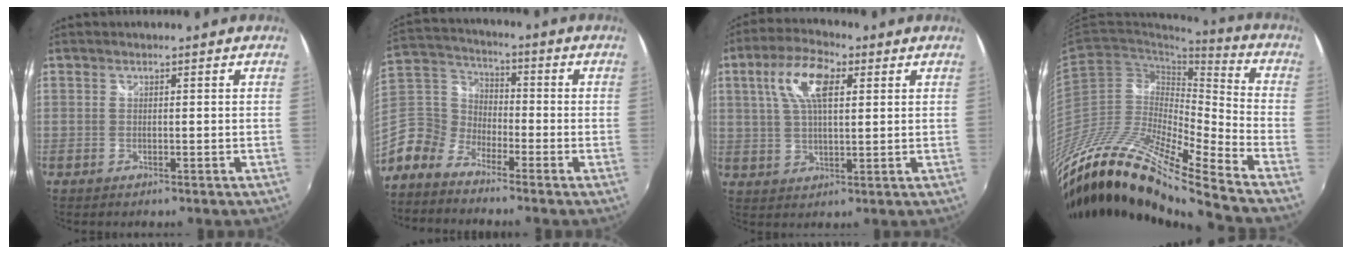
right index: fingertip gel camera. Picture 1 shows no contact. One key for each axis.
{"total": 11.8, "fx": -8.2, "fy": 7.7, "fz": 3.6, "tx": -0.111, "ty": 0.021, "tz": -0.191}
{"total": 10.0, "fx": 3.6, "fy": 4.0, "fz": 8.5, "tx": -0.166, "ty": 0.022, "tz": 0.064}
{"total": 22.2, "fx": -17.8, "fy": 1.6, "fz": 13.2, "tx": -0.236, "ty": -0.028, "tz": -0.338}